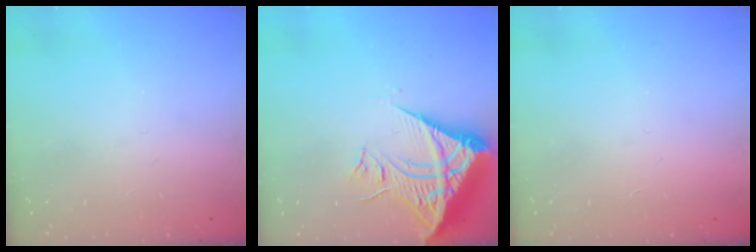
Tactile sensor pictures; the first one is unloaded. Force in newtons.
{"total": 10.3, "press": 10.3, "slide": 1.2}
{"total": 1.7, "press": 1.7, "slide": 0.1}